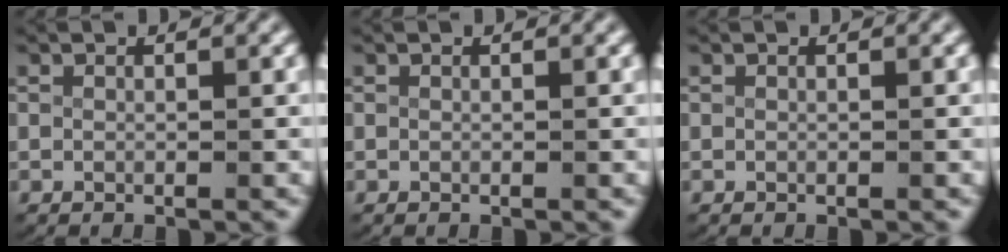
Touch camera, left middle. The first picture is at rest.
{"total": 0.0}
{"total": 0.0}